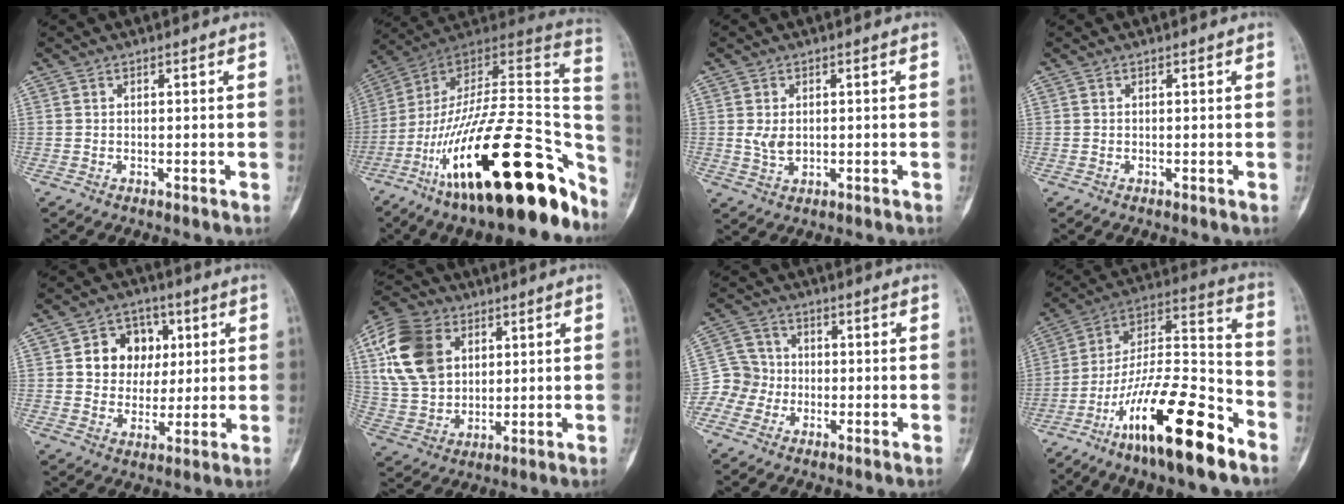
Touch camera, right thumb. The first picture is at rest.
{"total": 34.3, "force": [-17.3, 11.4, 27.4], "torque": [-0.356, 0.075, -0.279]}
{"total": 3.2, "force": [0.1, 2.1, 2.3], "torque": [-0.041, -0.006, 0.007]}
{"total": 0.0}
{"total": 10.7, "force": [2.6, 9.0, 5.1], "torque": [-0.026, -0.002, 0.043]}
{"total": 16.9, "force": [5.6, 12.4, 10.1], "torque": [-0.181, -0.006, 0.105]}
{"total": 7.6, "force": [-2.4, 7.1, 1.6], "torque": [-0.009, 0.023, -0.051]}
{"total": 23.0, "force": [-13.5, 5.8, 17.7], "torque": [-0.336, 0.072, -0.238]}